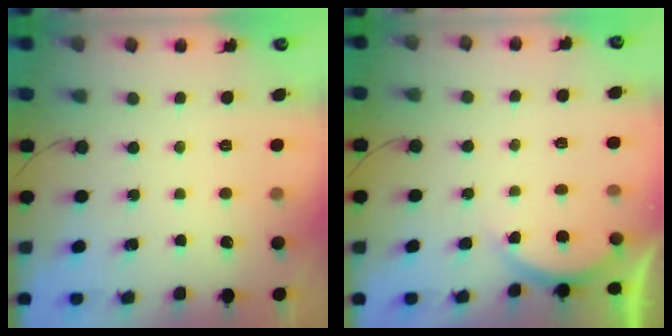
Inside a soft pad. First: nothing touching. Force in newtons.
{"total": 2.6, "press": 2.5, "slide": 0.7}